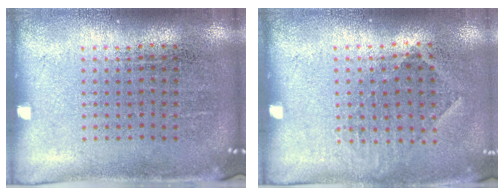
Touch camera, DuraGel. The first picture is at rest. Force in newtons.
{"total": 0.9, "press": 0.7, "slide": 0.5}